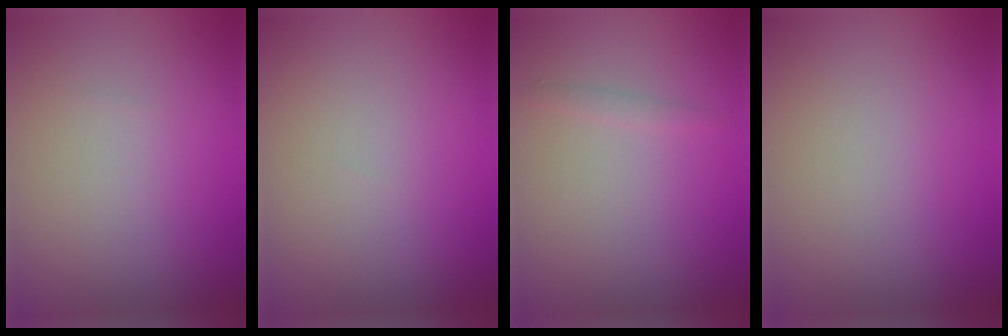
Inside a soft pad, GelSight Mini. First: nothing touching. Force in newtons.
{"total": 0.0}
{"total": 0.8, "press": 0.8, "slide": 0.1}
{"total": 0.0}